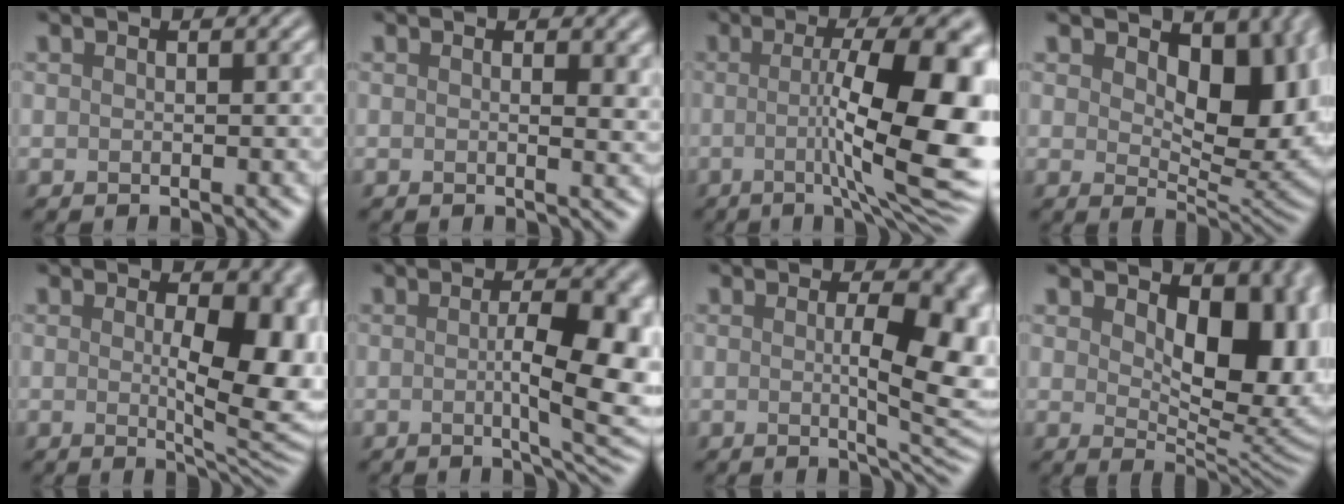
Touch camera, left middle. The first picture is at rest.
{"total": 2.0, "force": [0.5, 0.6, 1.8], "torque": [-0.020, -0.004, 0.006]}
{"total": 12.9, "force": [-0.4, 3.3, 12.5], "torque": [-0.161, -0.004, -0.009]}
{"total": 9.3, "force": [2.4, 5.4, 7.2], "torque": [-0.110, -0.017, 0.041]}
{"total": 8.3, "force": [0.3, 3.1, 7.7], "torque": [-0.098, -0.007, 0.012]}
{"total": 7.7, "force": [-0.3, 2.0, 7.4], "torque": [-0.098, -0.006, 0.000]}
{"total": 8.1, "force": [0.4, 2.5, 7.8], "torque": [-0.089, -0.002, 0.008]}
{"total": 9.9, "force": [2.4, 5.6, 7.8], "torque": [-0.110, -0.014, 0.041]}